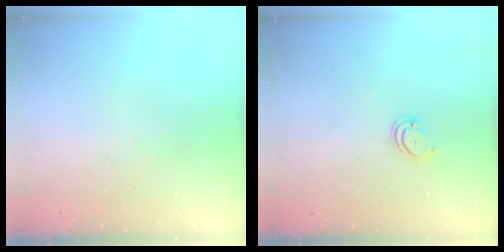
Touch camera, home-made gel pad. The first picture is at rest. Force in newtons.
{"total": 2.2, "press": 2.2, "slide": 0.3}